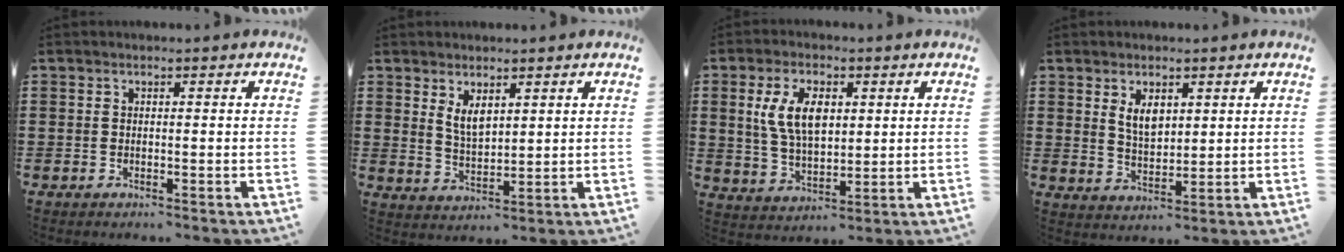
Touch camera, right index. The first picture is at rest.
{"total": 3.7, "force": [2.1, 1.7, 2.4], "torque": [-0.045, 0.000, 0.037]}
{"total": 8.0, "force": [2.1, 4.4, 6.4], "torque": [-0.144, 0.005, 0.031]}
{"total": 4.1, "force": [2.0, 2.2, 2.9], "torque": [-0.056, 0.002, 0.034]}